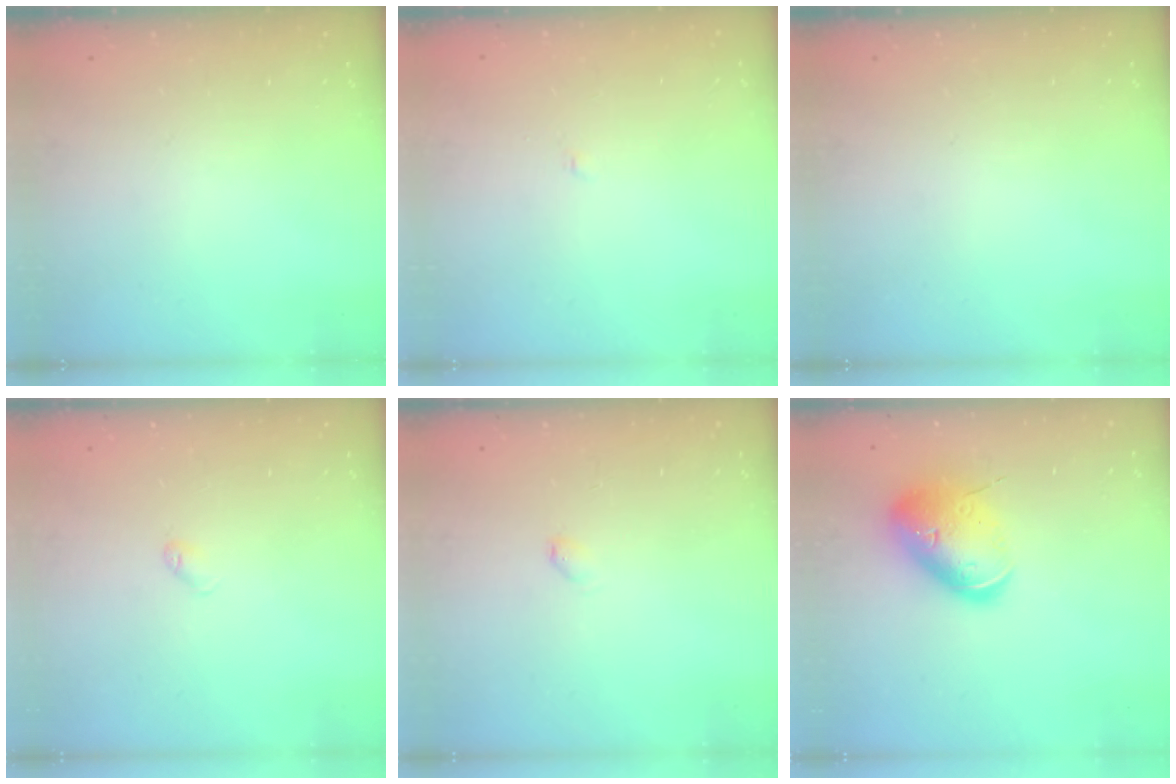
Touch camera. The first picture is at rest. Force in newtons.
{"total": 1.9, "press": 1.9, "slide": 0.2}
{"total": 0.0}
{"total": 2.9, "press": 2.8, "slide": 0.5}
{"total": 2.5, "press": 2.5, "slide": 0.4}
{"total": 17.0, "press": 16.8, "slide": 2.7}